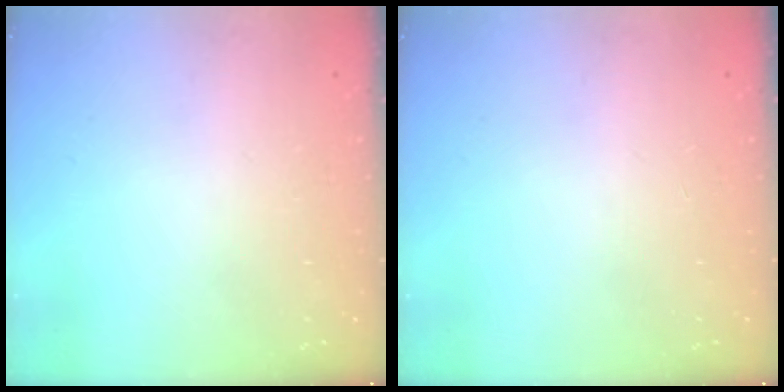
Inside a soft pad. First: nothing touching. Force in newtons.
{"total": 0.0}